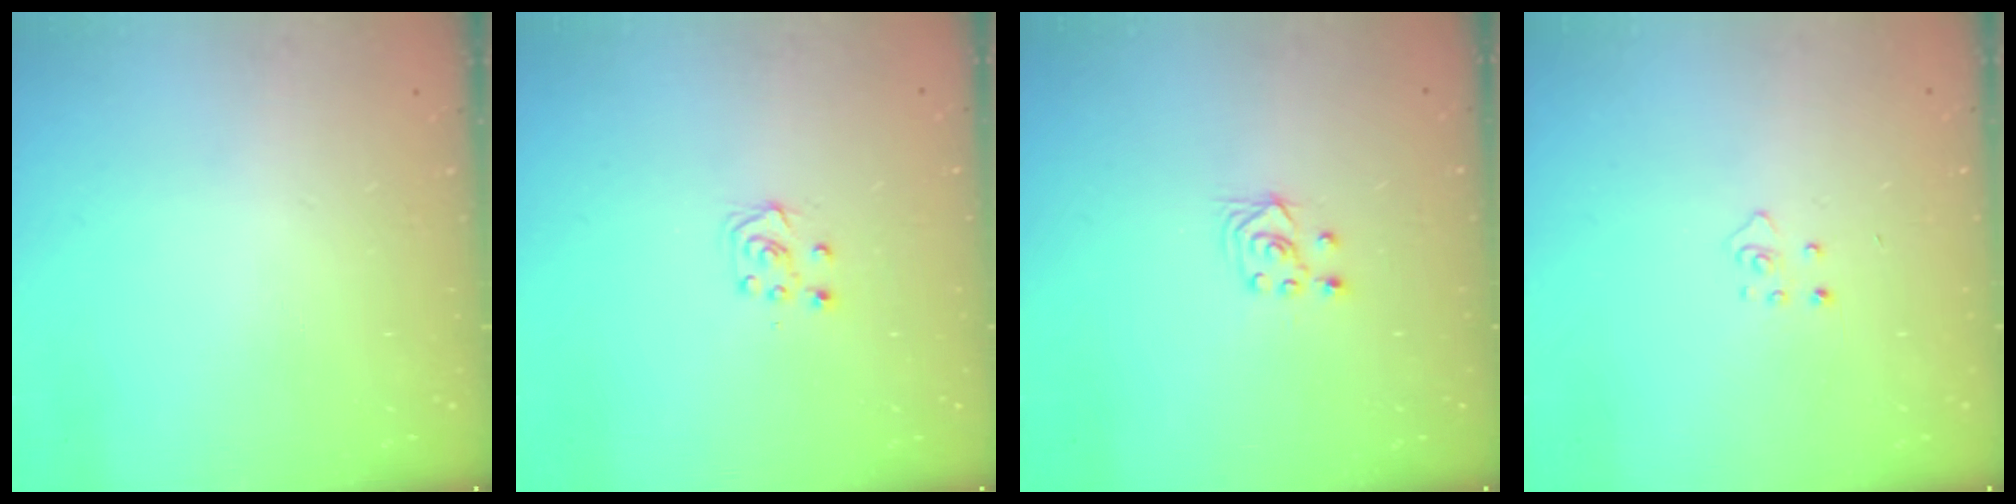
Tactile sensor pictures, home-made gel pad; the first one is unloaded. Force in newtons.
{"total": 5.0, "press": 4.9, "slide": 0.6}
{"total": 2.6, "press": 2.5, "slide": 1.0}
{"total": 3.7, "press": 3.6, "slide": 0.3}